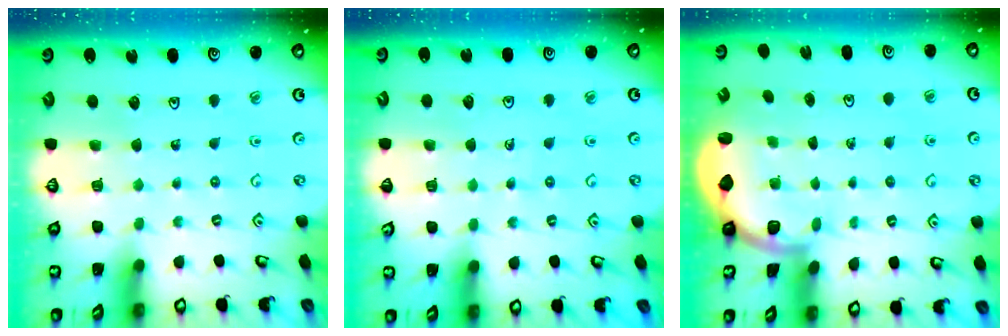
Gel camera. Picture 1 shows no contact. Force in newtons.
{"total": 3.6, "press": 3.5, "slide": 1.0}
{"total": 2.0, "press": 1.9, "slide": 0.5}